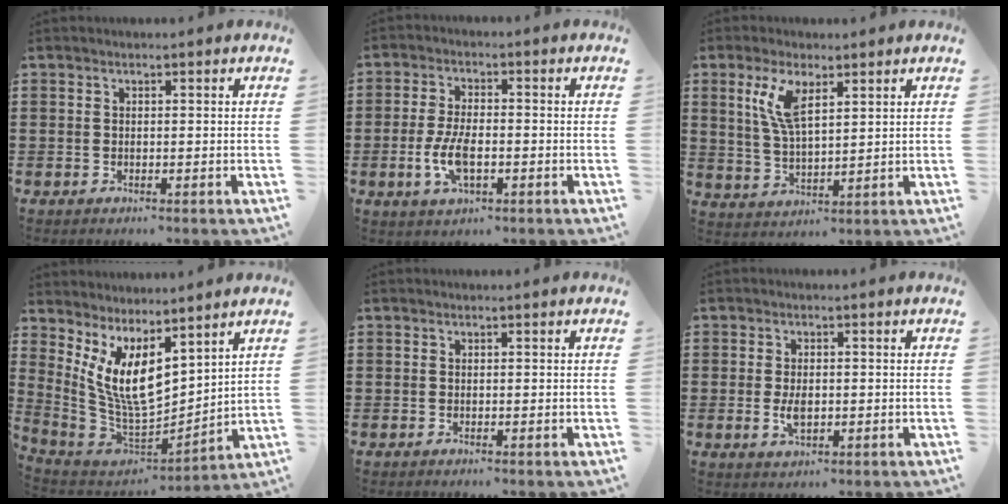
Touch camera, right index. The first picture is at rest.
{"total": 5.9, "force": [-1.5, 2.6, 5.1], "torque": [-0.113, -0.002, -0.030]}
{"total": 6.9, "force": [3.1, 2.5, 5.6], "torque": [-0.120, 0.005, 0.054]}
{"total": 9.4, "force": [4.6, 3.9, 7.2], "torque": [-0.177, -0.038, 0.085]}
{"total": 0.0}
{"total": 2.5, "force": [-0.3, 1.0, 2.2], "torque": [-0.047, -0.003, -0.007]}